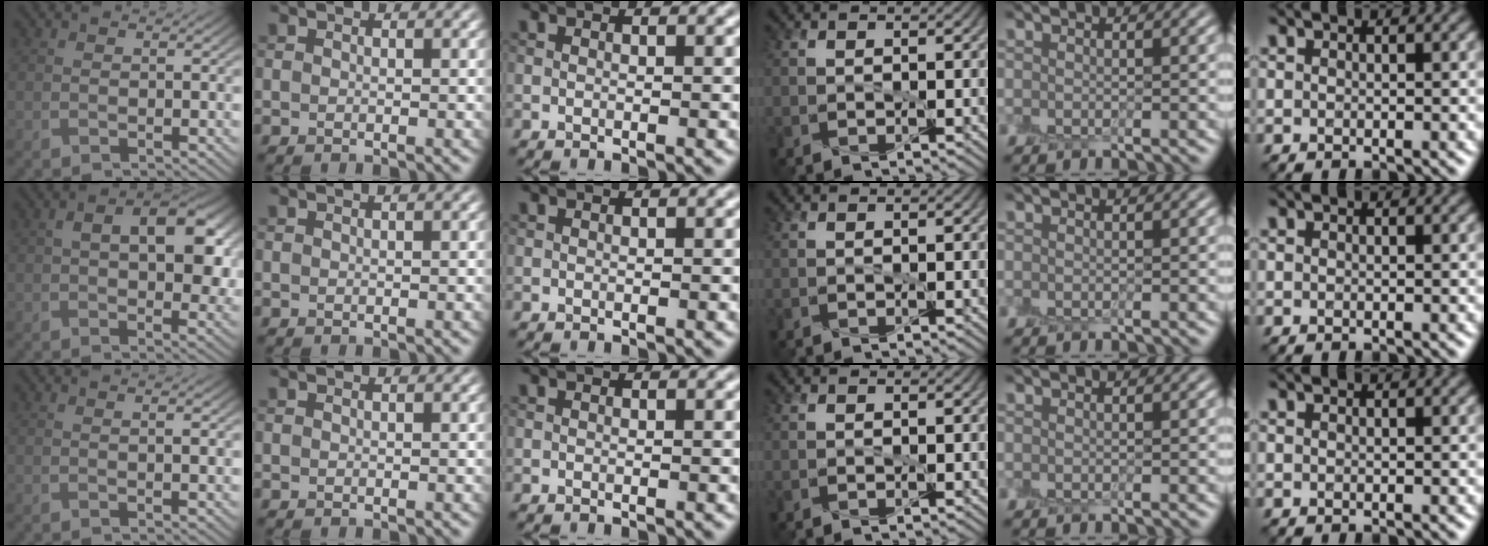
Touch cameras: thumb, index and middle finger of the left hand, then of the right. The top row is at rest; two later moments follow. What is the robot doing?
{"motion": "peel", "object": "sticky note"}